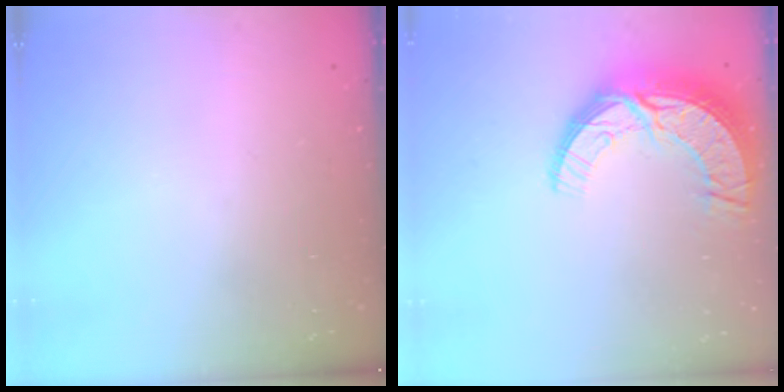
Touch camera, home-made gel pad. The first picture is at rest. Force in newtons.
{"total": 15.2, "press": 15.2, "slide": 1.0}